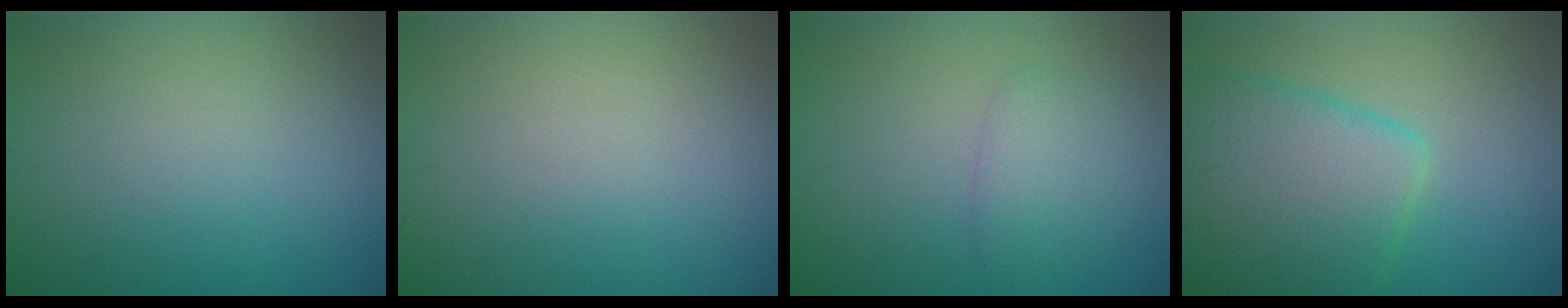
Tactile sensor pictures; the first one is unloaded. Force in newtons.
{"total": 0.0}
{"total": 2.3, "press": 2.3, "slide": 0.1}
{"total": 7.5, "press": 7.5, "slide": 0.4}